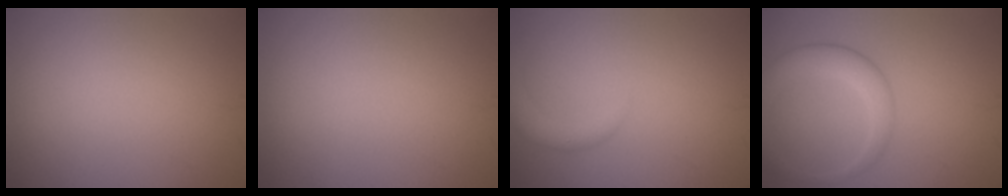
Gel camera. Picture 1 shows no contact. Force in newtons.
{"total": 0.0}
{"total": 2.3, "press": 2.3, "slide": 0.3}
{"total": 2.9, "press": 2.8, "slide": 0.1}